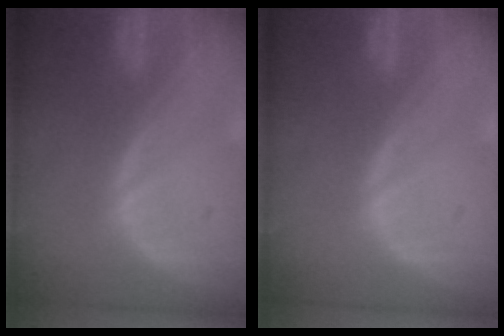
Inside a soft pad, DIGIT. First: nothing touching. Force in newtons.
{"total": 0.0}